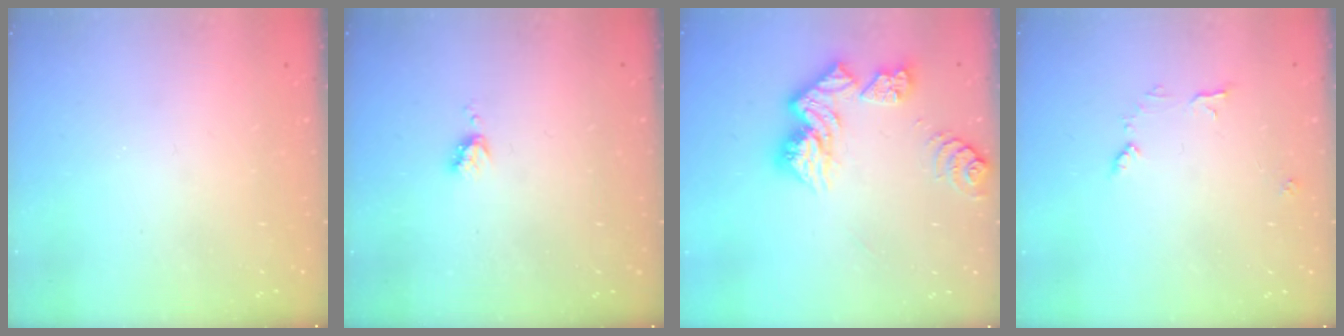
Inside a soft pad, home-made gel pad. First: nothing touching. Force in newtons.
{"total": 3.8, "press": 3.7, "slide": 0.6}
{"total": 13.1, "press": 13.0, "slide": 1.4}
{"total": 6.8, "press": 6.8, "slide": 0.4}